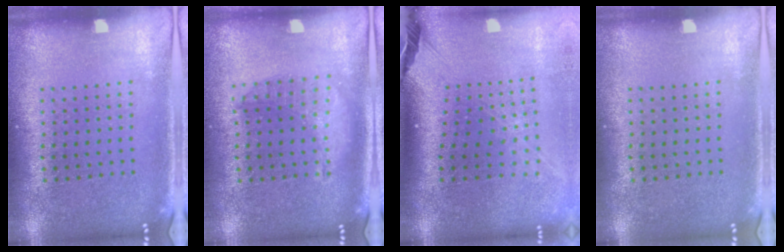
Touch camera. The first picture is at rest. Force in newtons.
{"total": 1.4, "press": 1.3, "slide": 0.4}
{"total": 2.7, "press": 1.9, "slide": 1.9}
{"total": 0.0}